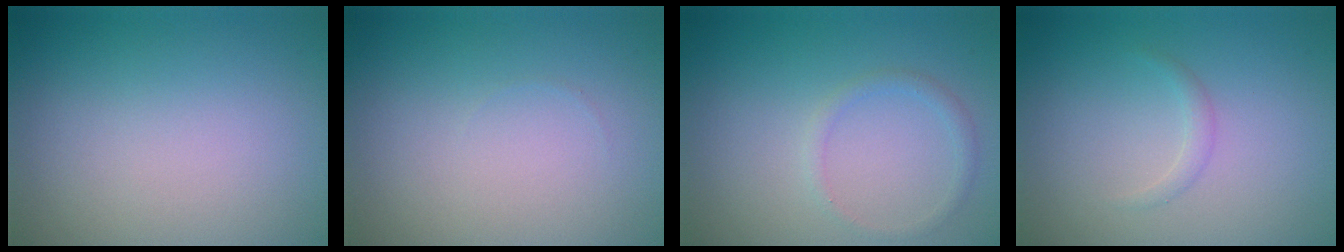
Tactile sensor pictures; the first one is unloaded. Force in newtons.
{"total": 0.0}
{"total": 1.1, "press": 1.1, "slide": 0.1}
{"total": 0.8, "press": 0.8, "slide": 0.0}